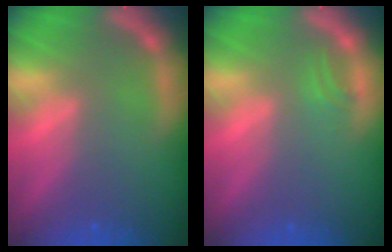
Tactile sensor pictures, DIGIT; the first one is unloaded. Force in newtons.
{"total": 0.9}